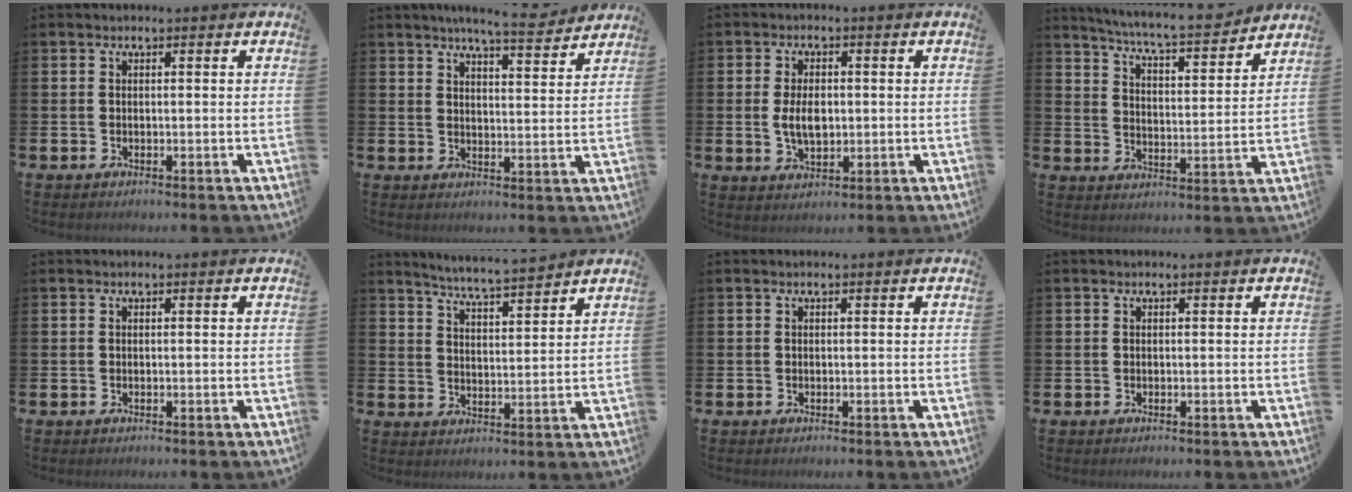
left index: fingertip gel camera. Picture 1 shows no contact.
{"total": 6.6, "force": [6.1, 0.3, 2.4], "torque": [-0.042, -0.032, 0.104]}
{"total": 4.7, "force": [0.2, 2.8, 3.8], "torque": [-0.066, -0.001, -0.004]}
{"total": 6.8, "force": [6.5, 0.0, 2.1], "torque": [-0.062, -0.050, 0.108]}
{"total": 0.0}
{"total": 5.5, "force": [5.4, -0.3, 0.9], "torque": [-0.039, -0.035, 0.094]}
{"total": 0.0}
{"total": 0.0}